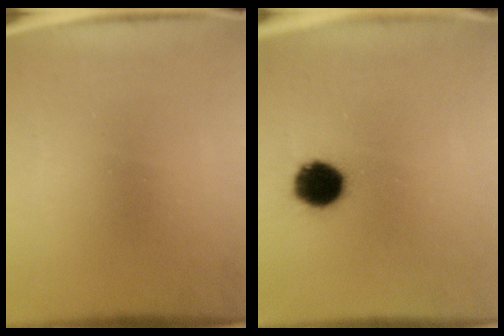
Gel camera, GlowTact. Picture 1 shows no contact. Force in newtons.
{"total": 10.1}